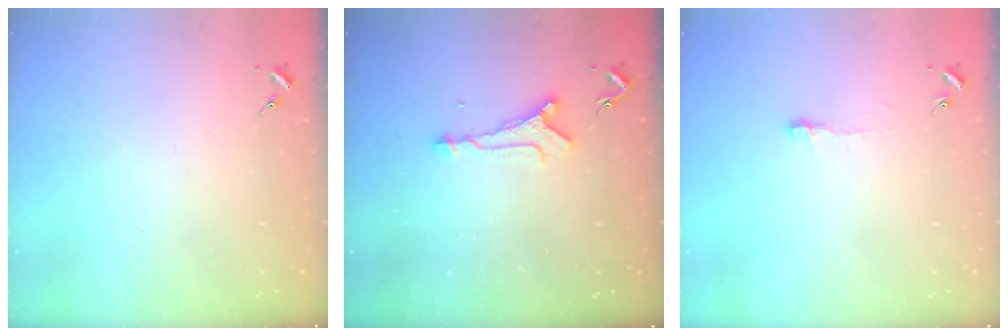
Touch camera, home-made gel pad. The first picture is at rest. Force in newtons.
{"total": 6.9, "press": 6.9, "slide": 0.7}
{"total": 4.4, "press": 4.3, "slide": 0.4}